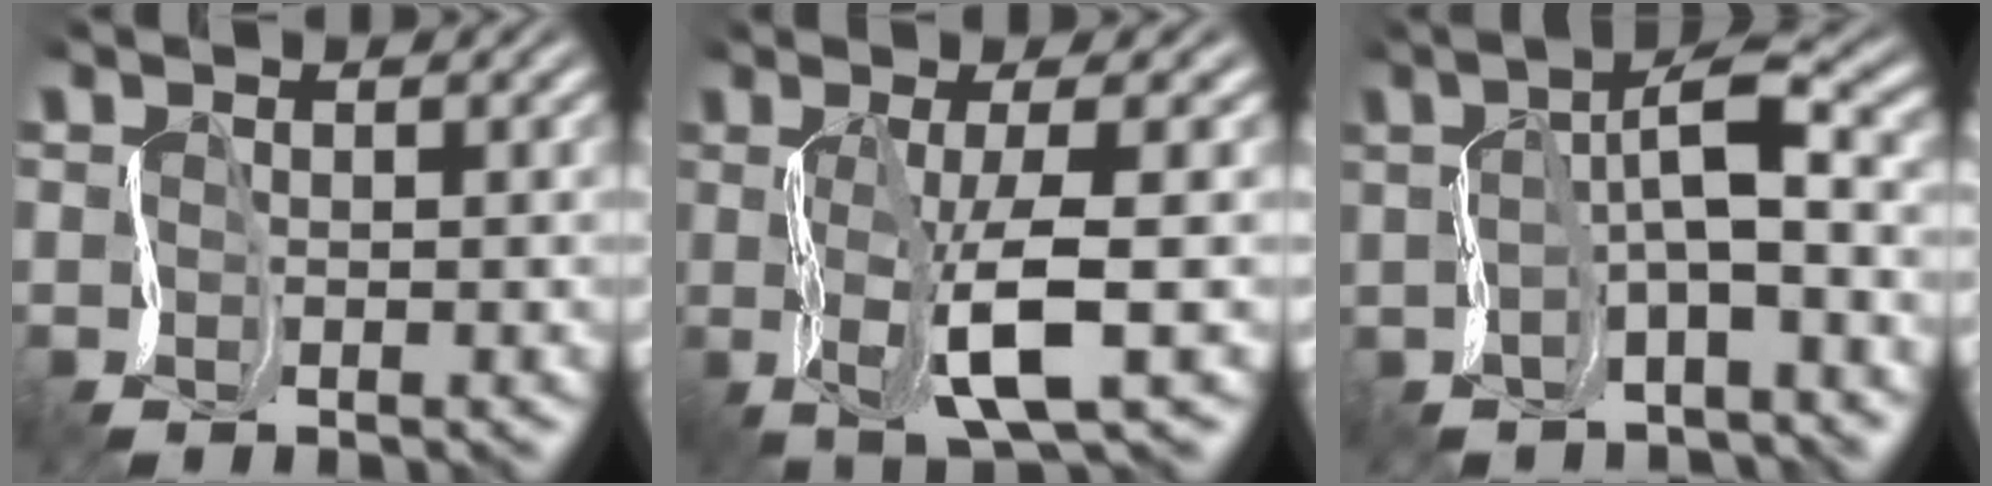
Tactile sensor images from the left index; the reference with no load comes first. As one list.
[{"total": 4.7, "force": [0.4, 0.5, 4.6], "torque": [-0.097, 0.011, 0.000]}, {"total": 3.6, "force": [1.0, 0.2, 3.4], "torque": [-0.052, 0.032, 0.000]}]